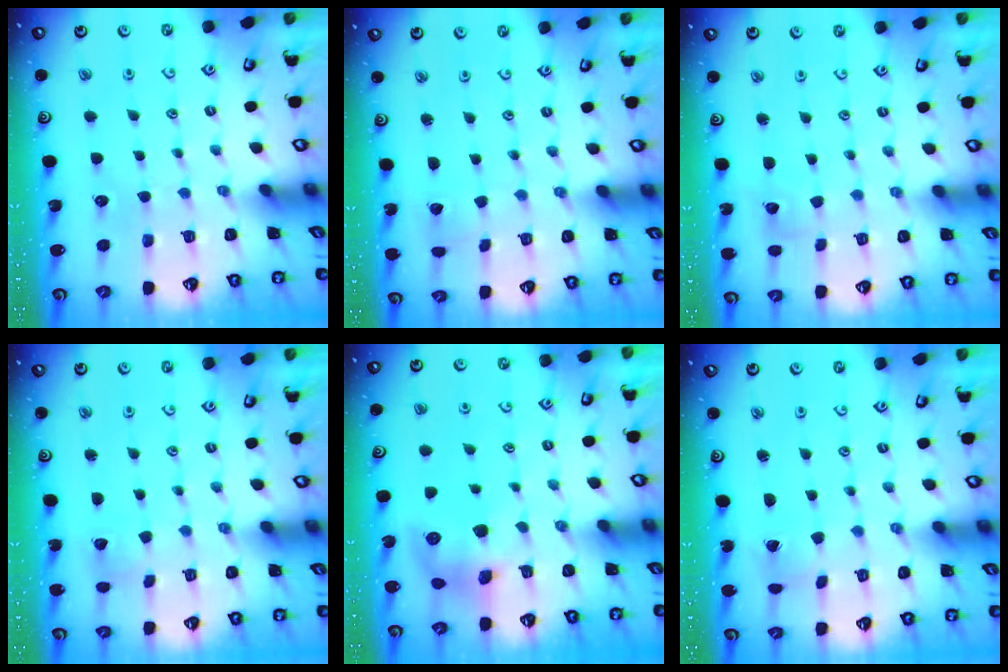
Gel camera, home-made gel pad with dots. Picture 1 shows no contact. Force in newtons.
{"total": 1.5, "press": 1.5, "slide": 0.0}
{"total": 2.9, "press": 2.9, "slide": 0.3}
{"total": 2.9, "press": 2.9, "slide": 0.3}
{"total": 8.2, "press": 8.2, "slide": 0.2}
{"total": 0.7, "press": 0.7, "slide": 0.1}